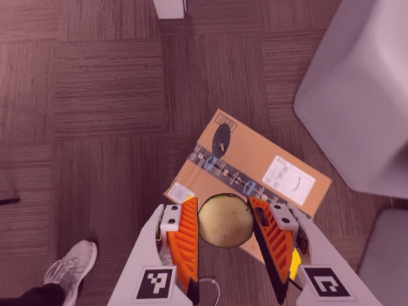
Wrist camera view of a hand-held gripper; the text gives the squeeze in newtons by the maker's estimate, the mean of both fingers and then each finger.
{"total": 7.3, "left": 7.5, "right": 7.0}